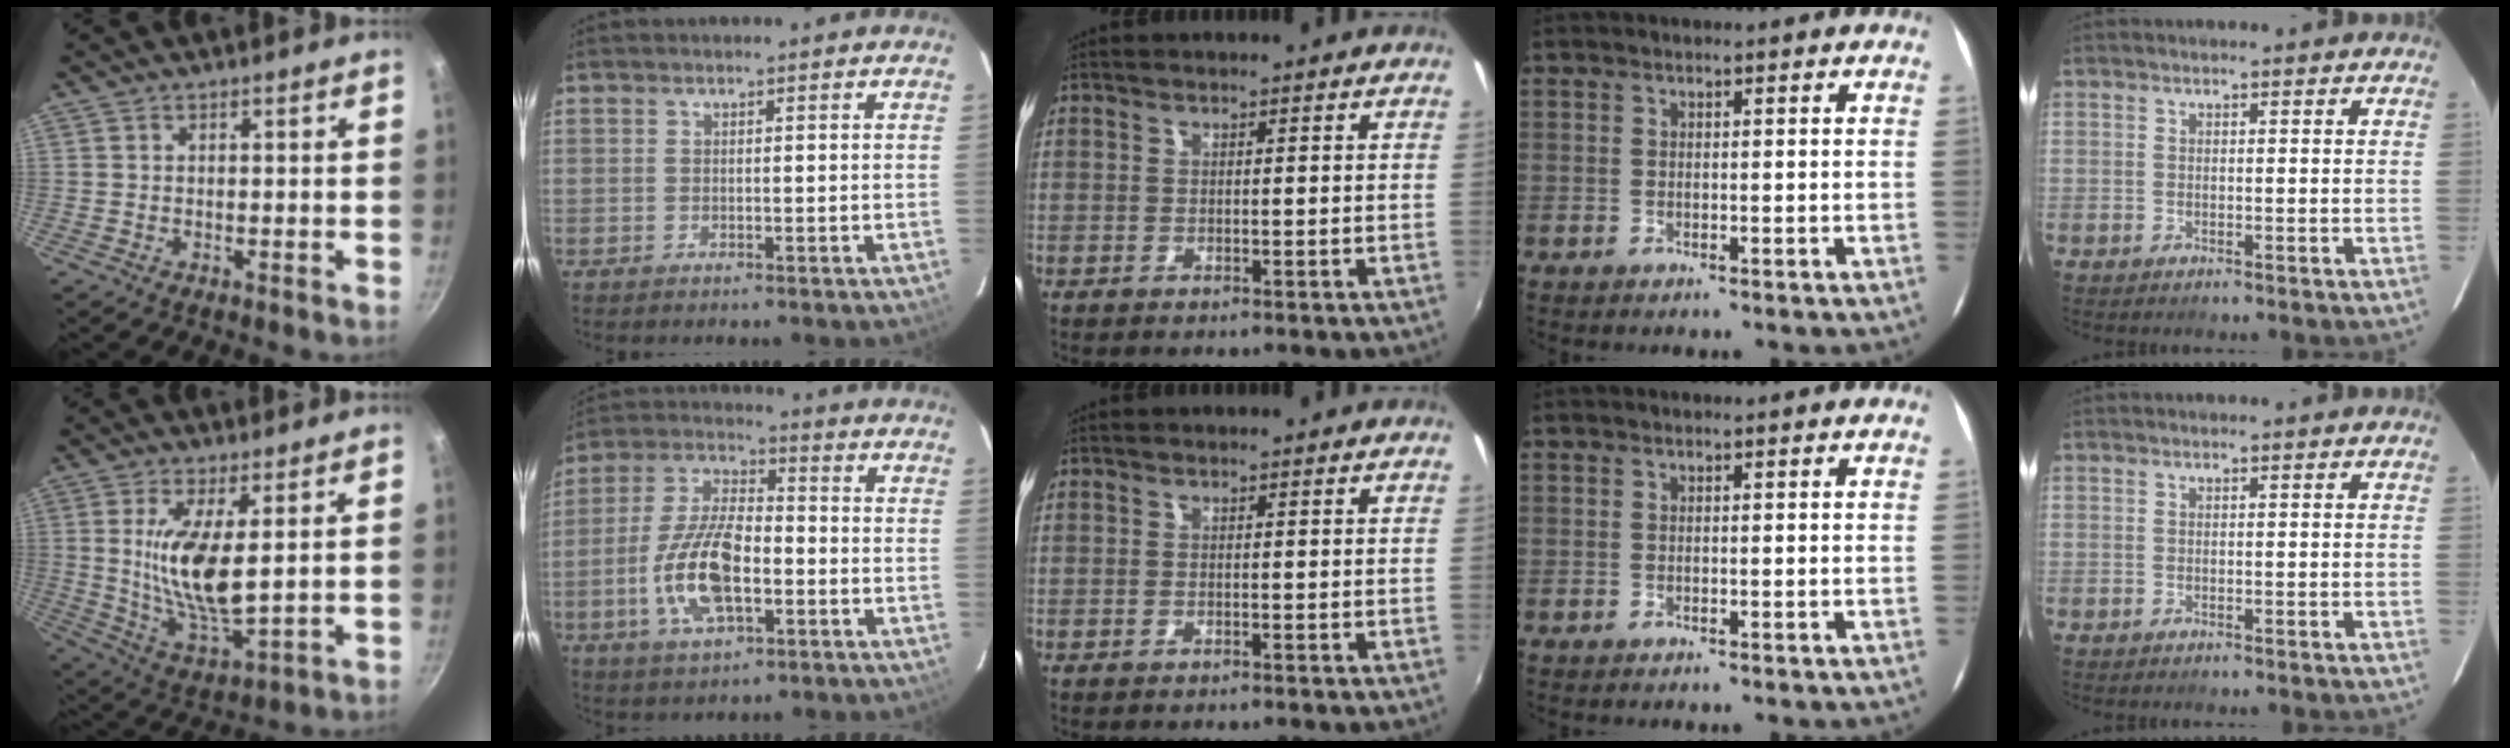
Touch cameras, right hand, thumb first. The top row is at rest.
{"thumb": {"total": 13.4, "force": [2.5, 4.7, 12.2], "torque": [-0.233, -0.026, 0.056]}, "index": {"total": 14.1, "force": [-4.2, 5.9, 12.1], "torque": [-0.256, 0.000, -0.078]}}